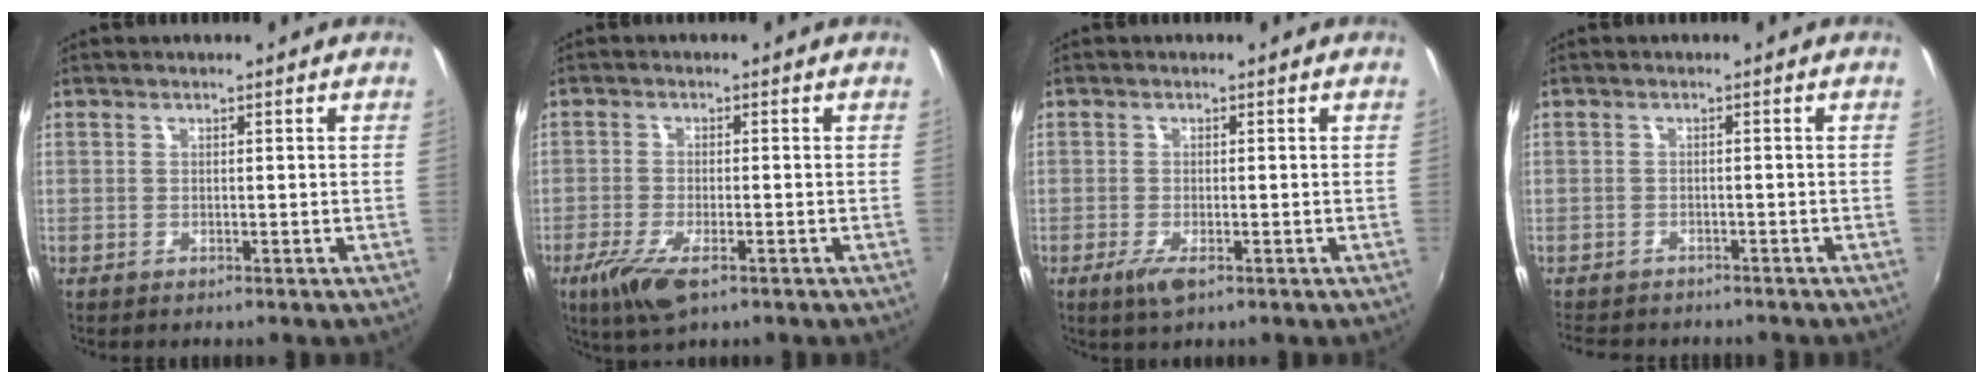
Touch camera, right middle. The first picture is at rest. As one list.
[{"total": 7.0, "force": [-4.0, 2.0, 5.4], "torque": [-0.126, -0.025, -0.074]}, {"total": 3.1, "force": [-1.6, 0.8, 2.5], "torque": [-0.053, -0.011, -0.029]}, {"total": 5.1, "force": [-4.4, 2.3, 1.3], "torque": [-0.039, -0.010, -0.071]}]